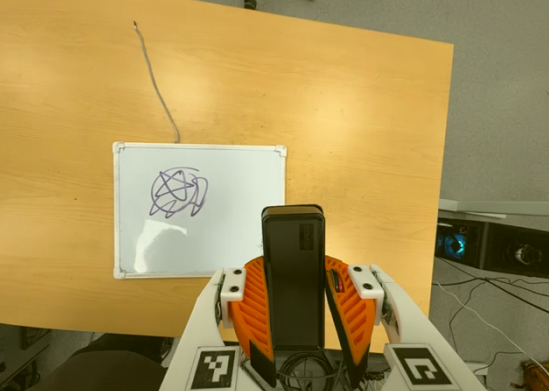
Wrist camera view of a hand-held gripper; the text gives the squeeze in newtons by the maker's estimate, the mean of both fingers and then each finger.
{"total": 8.3, "left": 7.0, "right": 9.6}